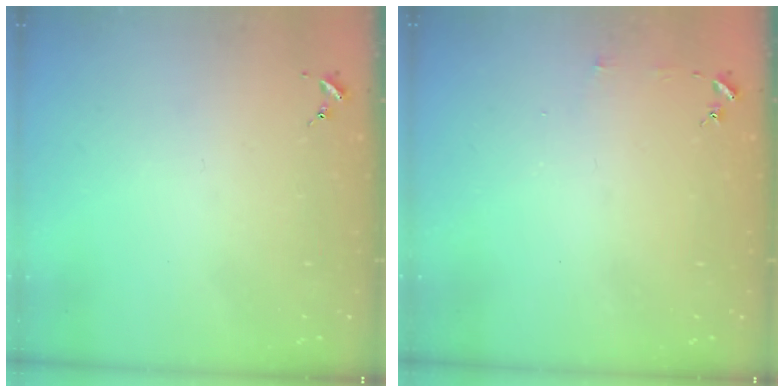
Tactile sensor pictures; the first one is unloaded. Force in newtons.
{"total": 3.0, "press": 3.0, "slide": 0.3}